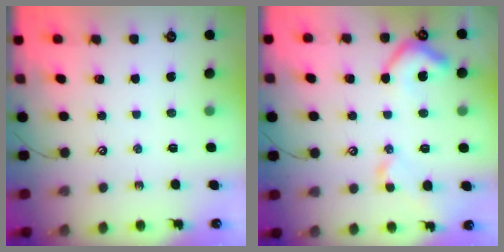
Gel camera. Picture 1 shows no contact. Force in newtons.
{"total": 7.5, "press": 7.4, "slide": 1.2}